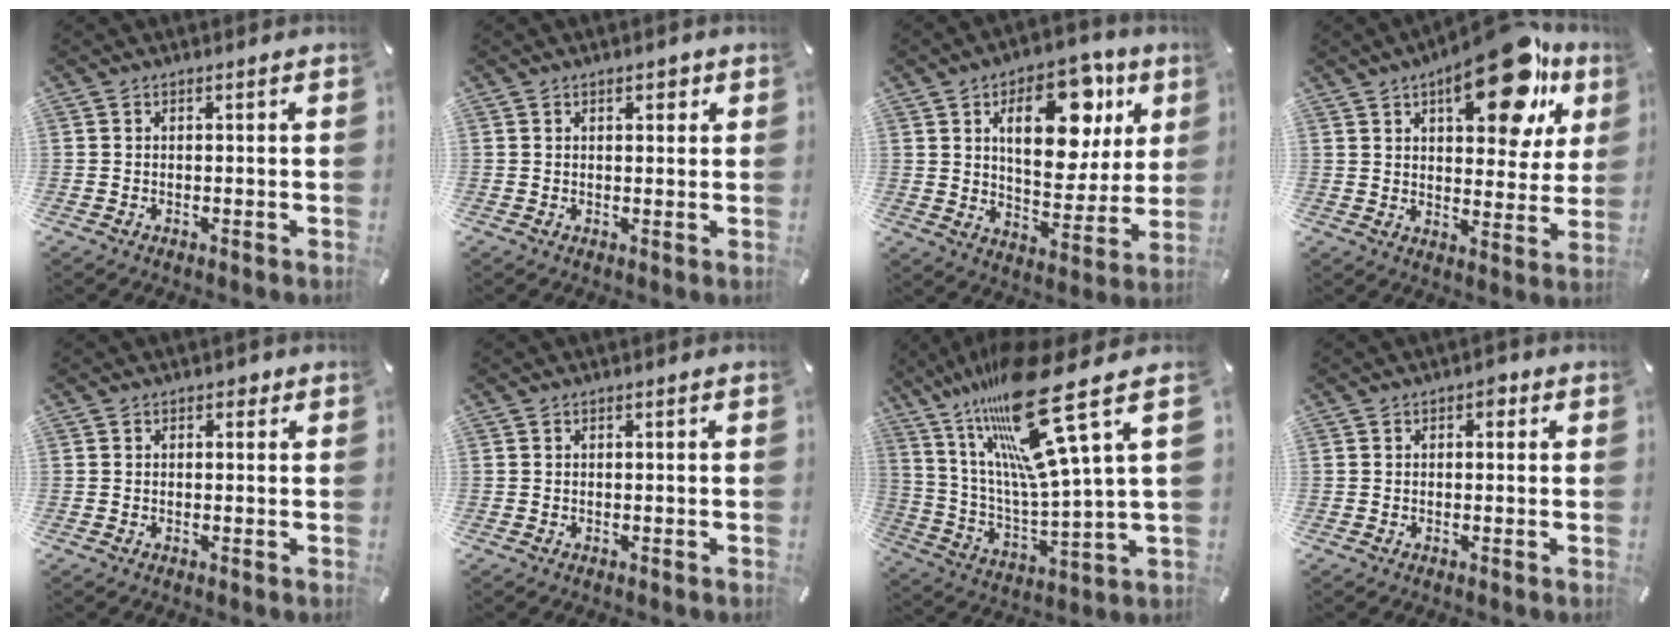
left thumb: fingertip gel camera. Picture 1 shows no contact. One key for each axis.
{"total": 2.4, "fx": 1.1, "fy": 1.4, "fz": 1.6, "tx": -0.018, "ty": 0.000, "tz": 0.014}
{"total": 20.3, "fx": 9.0, "fy": 11.2, "fz": 14.3, "tx": -0.194, "ty": -0.033, "tz": 0.144}
{"total": 22.1, "fx": 12.2, "fy": 10.2, "fz": 15.4, "tx": -0.205, "ty": -0.061, "tz": 0.191}
{"total": 1.2, "fx": 0.4, "fy": 1.0, "fz": 0.5, "tx": 0.004, "ty": 0.000, "tz": 0.003}
{"total": 0.0}
{"total": 24.2, "fx": 14.2, "fy": 5.4, "fz": 18.8, "tx": -0.371, "ty": -0.086, "tz": 0.221}
{"total": 1.8, "fx": 0.4, "fy": 1.4, "fz": 1.1, "tx": -0.008, "ty": 0.002, "tz": 0.000}